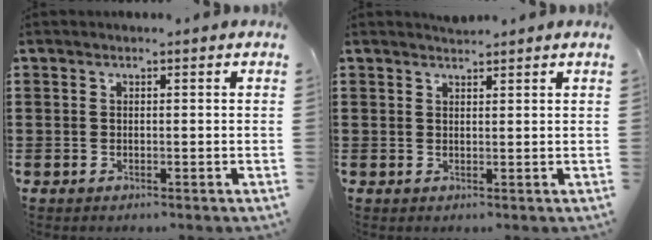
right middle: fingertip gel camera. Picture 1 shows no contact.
{"total": 1.3, "force": [1.3, -0.1, -0.1], "torque": [-0.002, 0.000, 0.026]}